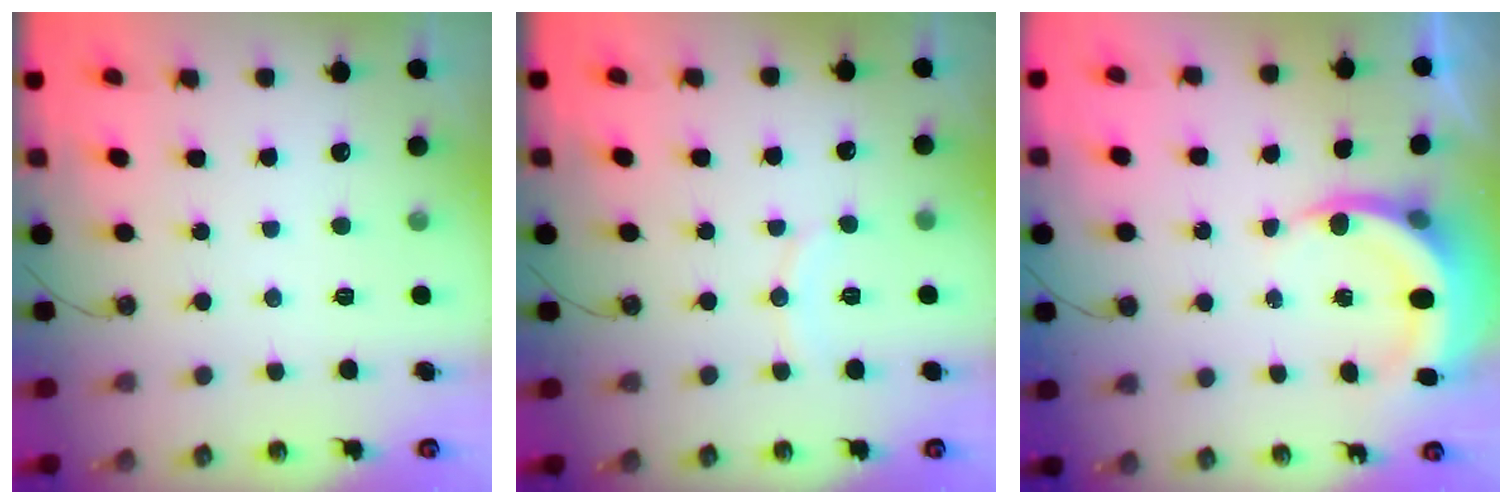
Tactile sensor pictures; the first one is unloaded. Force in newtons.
{"total": 5.7, "press": 5.7, "slide": 0.5}
{"total": 6.3, "press": 6.2, "slide": 1.2}